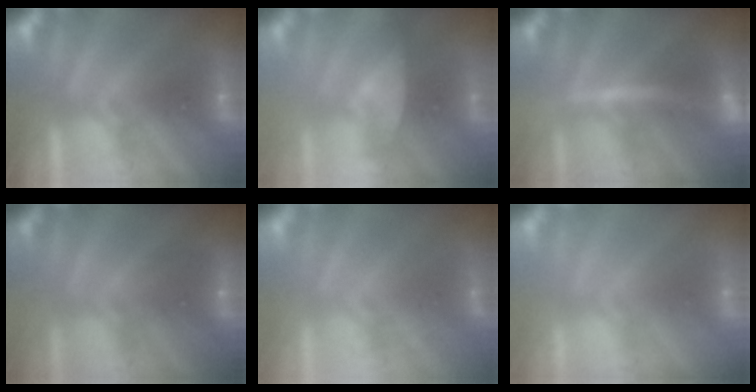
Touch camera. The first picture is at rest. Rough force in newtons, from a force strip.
{"total": 3.4}
{"total": 2.6}
{"total": 2.0}
{"total": 2.2}
{"total": 2.9}